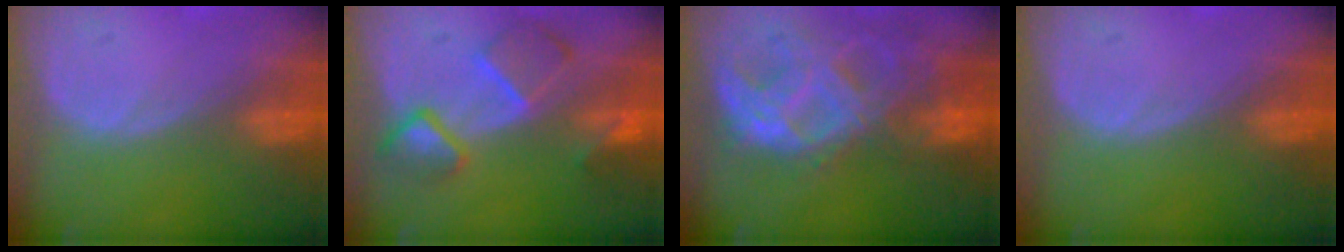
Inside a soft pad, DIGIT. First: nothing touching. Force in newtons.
{"total": 7.5, "press": 6.7, "slide": 3.5}
{"total": 11.2, "press": 9.4, "slide": 6.0}
{"total": 0.0}